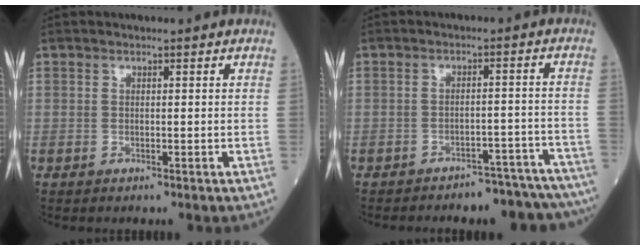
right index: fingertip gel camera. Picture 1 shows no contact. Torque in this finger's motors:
{"motor_torque": [0.24, -0.82, 0.29, 0.03]}